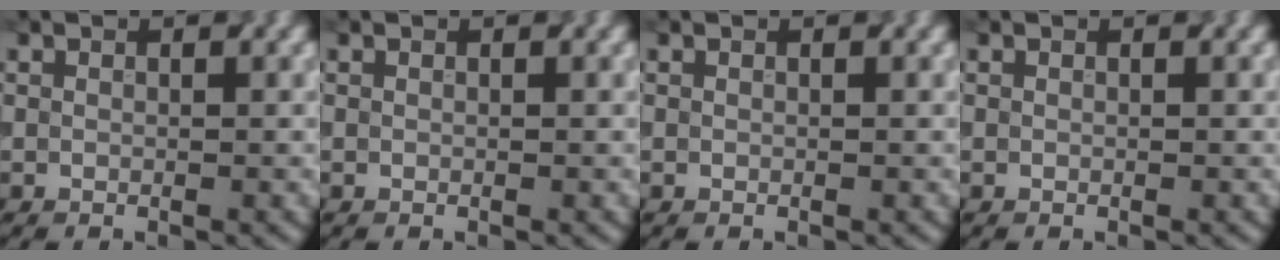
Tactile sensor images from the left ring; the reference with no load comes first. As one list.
[{"total": 0.0}, {"total": 0.0}, {"total": 0.0}]